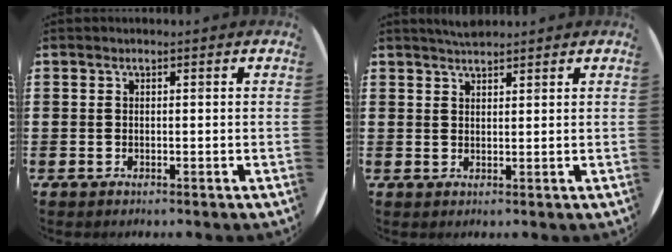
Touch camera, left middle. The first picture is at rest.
{"total": 2.0, "force": [2.0, 0.2, 0.3], "torque": [-0.010, 0.001, 0.038]}